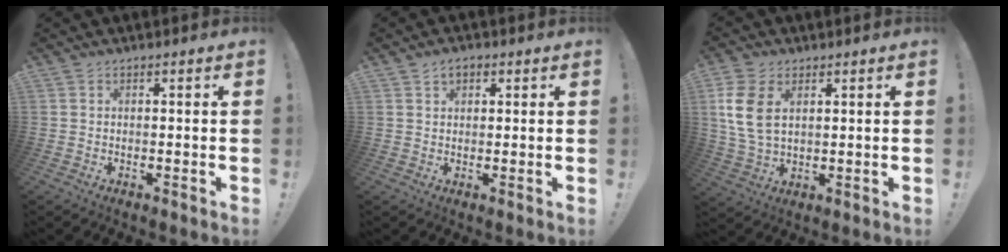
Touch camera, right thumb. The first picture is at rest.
{"total": 2.9, "force": [1.4, 1.9, 1.7], "torque": [-0.027, 0.000, 0.026]}
{"total": 10.6, "force": [3.6, 6.4, 7.6], "torque": [-0.164, -0.004, 0.070]}